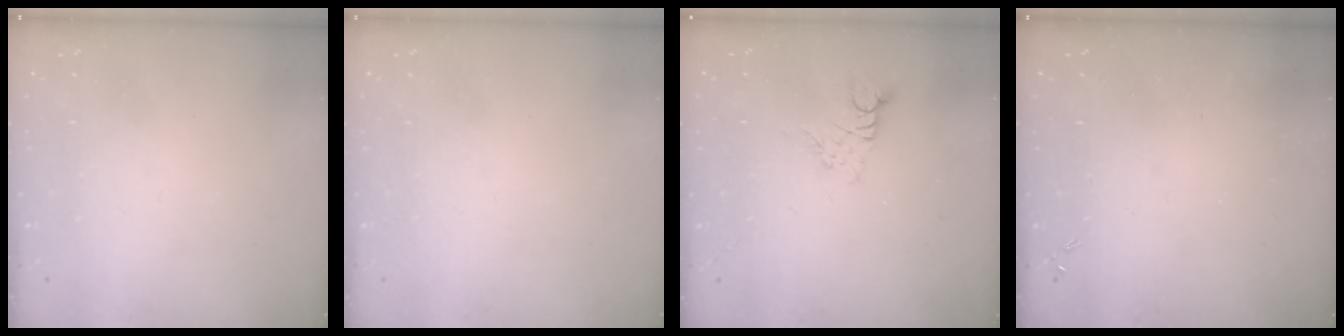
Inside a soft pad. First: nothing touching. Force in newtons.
{"total": 0.0}
{"total": 3.0, "press": 3.0, "slide": 0.3}
{"total": 0.0}